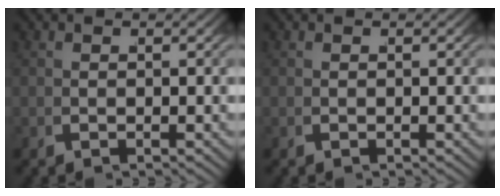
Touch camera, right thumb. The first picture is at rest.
{"total": 0.0}